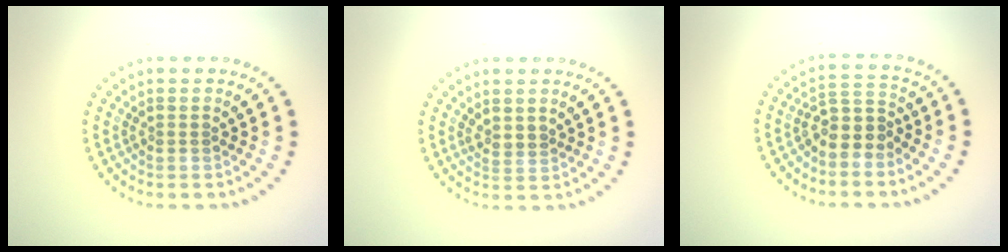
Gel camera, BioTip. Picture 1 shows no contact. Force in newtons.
{"total": 0.9, "press": 0.7, "slide": 0.6}
{"total": 2.9, "press": 2.3, "slide": 1.6}